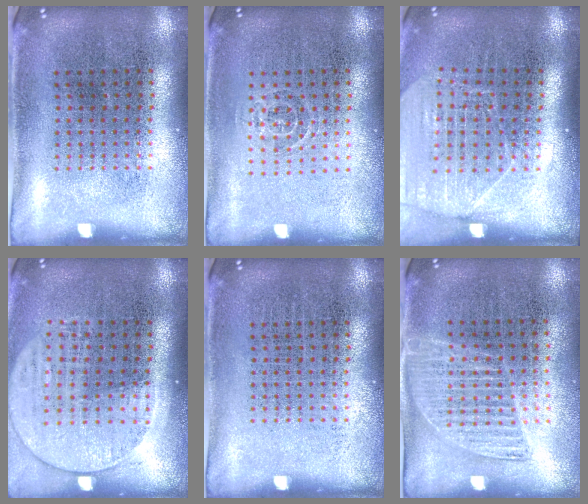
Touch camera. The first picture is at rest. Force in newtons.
{"total": 0.8, "press": 0.5, "slide": 0.6}
{"total": 1.6, "press": 1.5, "slide": 0.5}
{"total": 1.6, "press": 1.5, "slide": 0.7}
{"total": 0.0}
{"total": 1.4, "press": 1.3, "slide": 0.5}